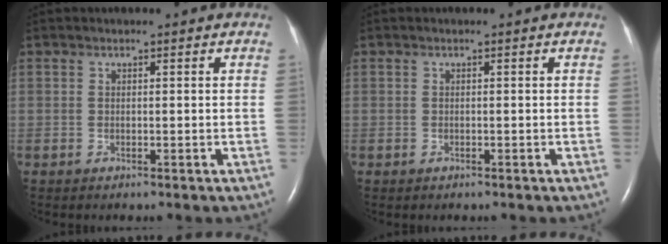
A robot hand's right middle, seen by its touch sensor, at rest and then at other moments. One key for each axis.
{"total": 0.0}